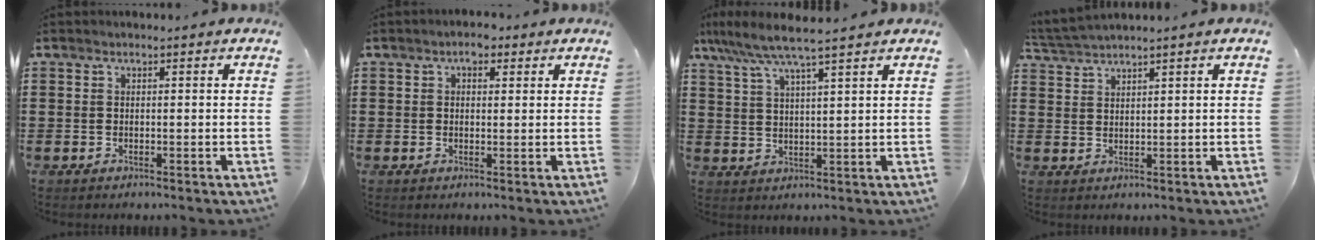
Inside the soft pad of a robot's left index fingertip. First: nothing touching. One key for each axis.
{"total": 3.1, "fx": 1.8, "fy": 1.7, "fz": 1.8, "tx": -0.025, "ty": 0.004, "tz": 0.027}
{"total": 6.2, "fx": 5.1, "fy": -0.2, "fz": 3.5, "tx": -0.086, "ty": -0.018, "tz": 0.089}
{"total": 2.4, "fx": 2.2, "fy": -0.5, "fz": 0.6, "tx": -0.019, "ty": -0.001, "tz": 0.042}